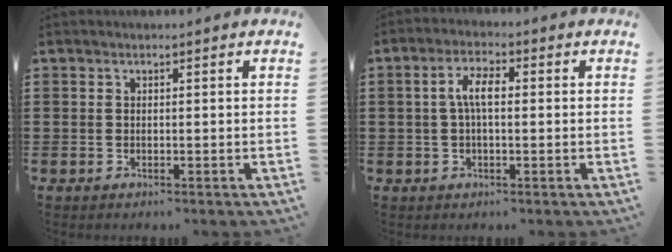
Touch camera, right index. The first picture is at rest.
{"total": 4.3, "force": [0.1, 1.6, 4.0], "torque": [-0.084, 0.004, -0.003]}